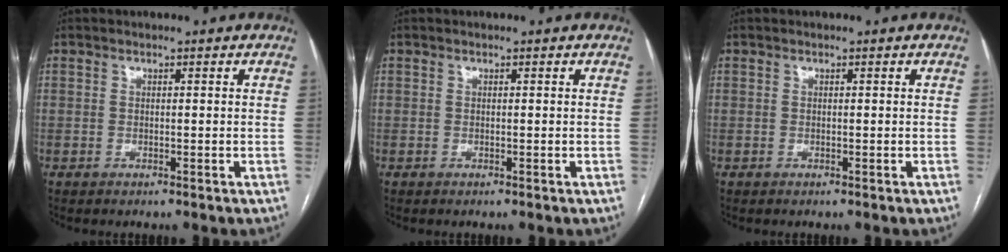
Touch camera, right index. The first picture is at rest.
{"total": 0.0}
{"total": 0.0}